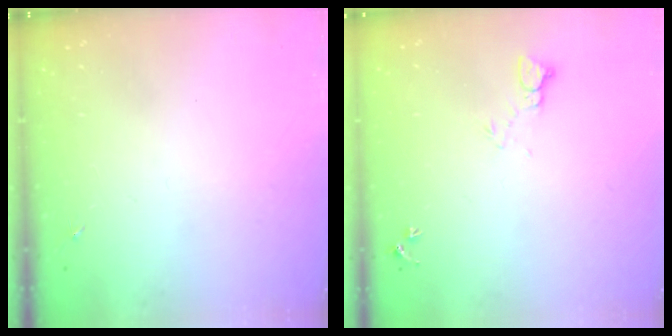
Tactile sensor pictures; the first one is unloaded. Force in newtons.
{"total": 4.4, "press": 4.3, "slide": 0.4}